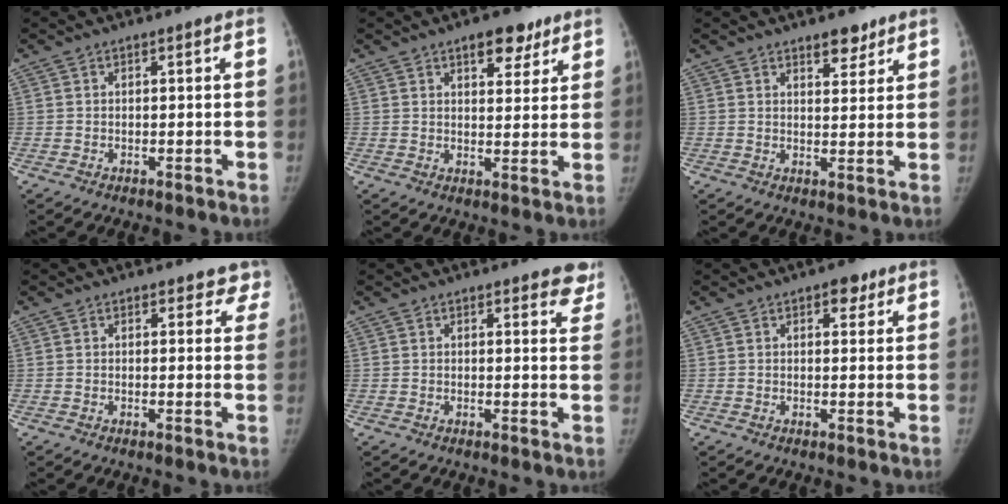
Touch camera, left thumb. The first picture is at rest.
{"total": 7.0, "force": [4.4, 3.5, 4.1], "torque": [-0.023, -0.019, 0.059]}
{"total": 4.3, "force": [3.2, 2.0, 2.1], "torque": [-0.005, -0.020, 0.049]}
{"total": 3.8, "force": [3.1, 2.0, 0.4], "torque": [0.040, -0.013, 0.016]}
{"total": 4.7, "force": [3.9, 1.9, 1.7], "torque": [0.016, -0.019, 0.031]}
{"total": 3.2, "force": [1.8, 1.8, 1.8], "torque": [-0.003, -0.005, 0.023]}